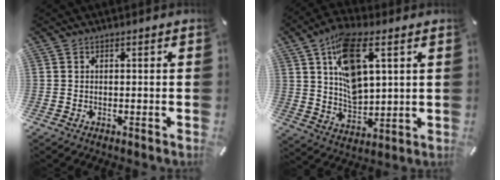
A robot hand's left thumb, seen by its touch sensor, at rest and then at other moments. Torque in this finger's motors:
{"motor_torque": [2.57, 2.44, 1.32, -1.45, 0.43]}